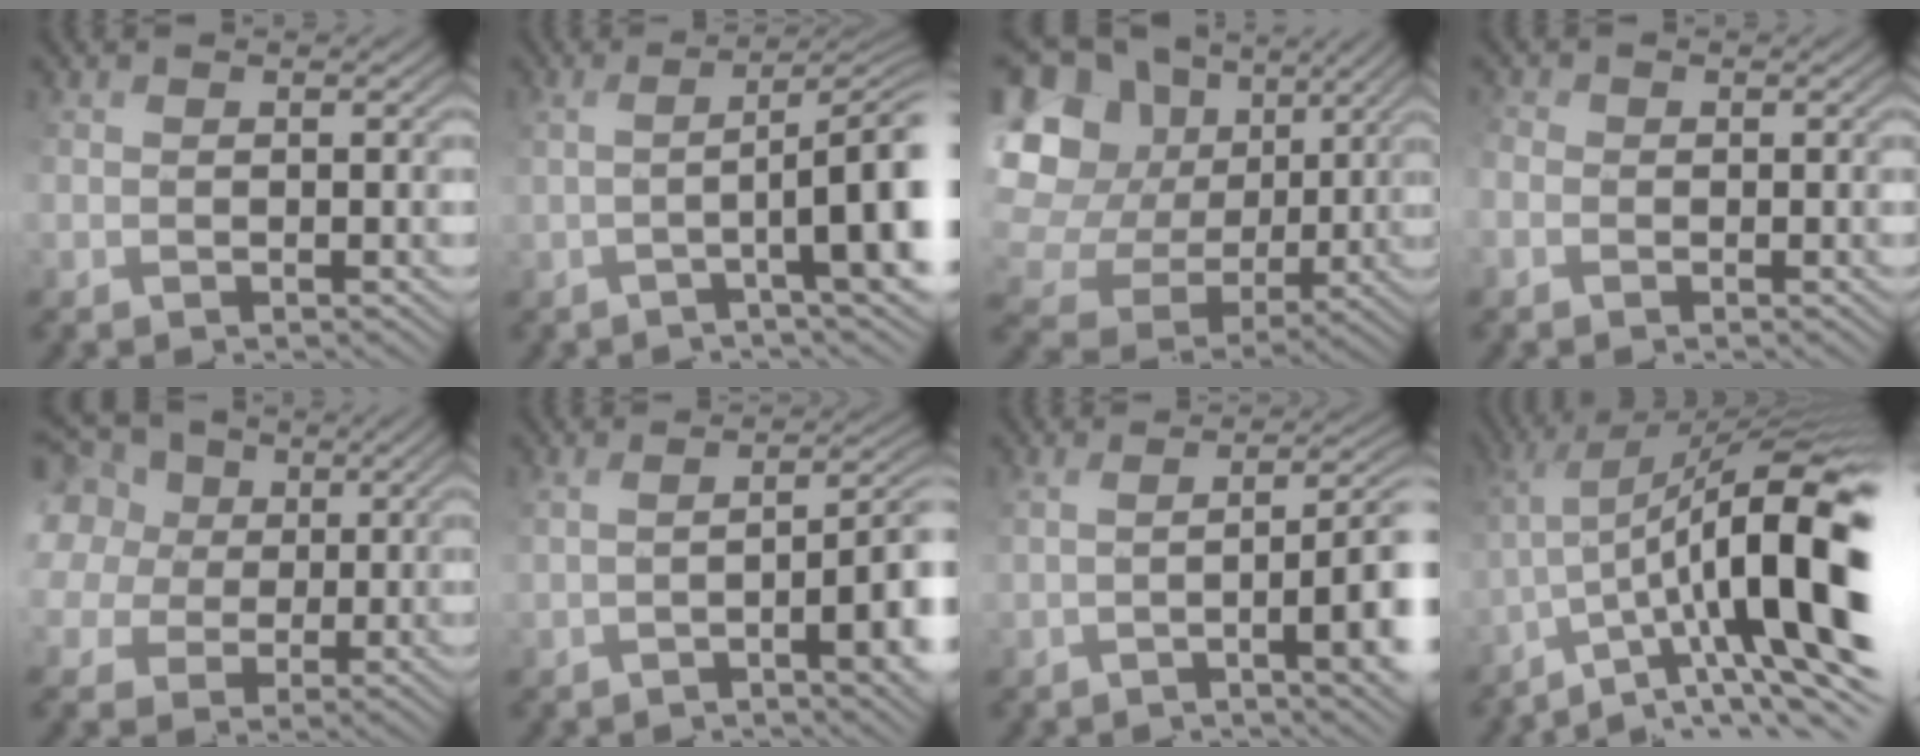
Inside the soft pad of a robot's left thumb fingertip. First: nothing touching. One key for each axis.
{"total": 9.6, "fx": -1.6, "fy": 1.6, "fz": 9.3, "tx": -0.122, "ty": 0.006, "tz": -0.015}
{"total": 20.2, "fx": 6.7, "fy": 17.0, "fz": 8.5, "tx": -0.279, "ty": 0.032, "tz": 0.134}
{"total": 1.3, "fx": -0.7, "fy": 1.0, "fz": 0.4, "tx": -0.029, "ty": -0.006, "tz": -0.010}
{"total": 13.7, "fx": 4.9, "fy": 11.2, "fz": 6.2, "tx": -0.247, "ty": 0.027, "tz": 0.089}
{"total": 8.4, "fx": -1.9, "fy": 2.4, "fz": 7.8, "tx": -0.098, "ty": -0.002, "tz": -0.021}
{"total": 8.8, "fx": -1.2, "fy": 2.3, "fz": 8.4, "tx": -0.107, "ty": 0.001, "tz": -0.009}
{"total": 18.0, "fx": -3.0, "fy": 6.1, "fz": 16.7, "tx": -0.269, "ty": -0.005, "tz": -0.033}